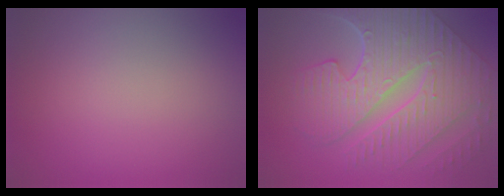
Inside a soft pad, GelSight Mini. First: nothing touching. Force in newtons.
{"total": 10.0, "press": 7.1, "slide": 7.0}